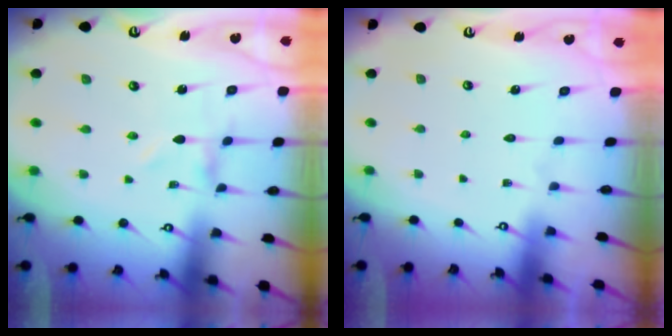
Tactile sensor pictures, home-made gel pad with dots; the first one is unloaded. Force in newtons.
{"total": 1.8, "press": 1.8, "slide": 0.1}